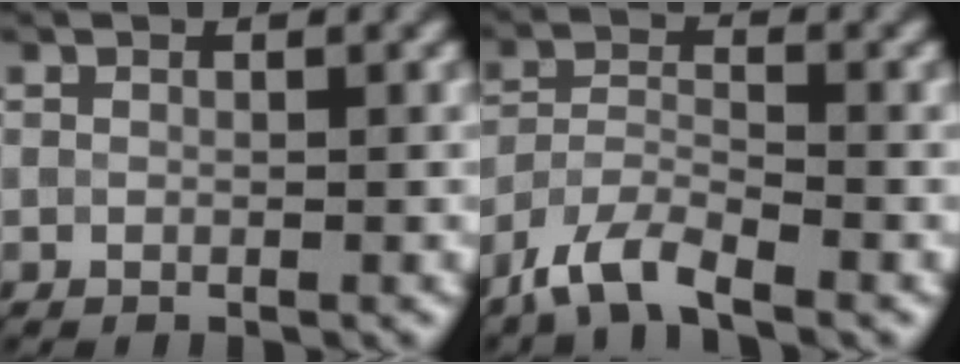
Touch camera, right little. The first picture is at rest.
{"total": 4.8, "force": [-3.7, 1.3, 2.7], "torque": [-0.054, -0.005, -0.080]}